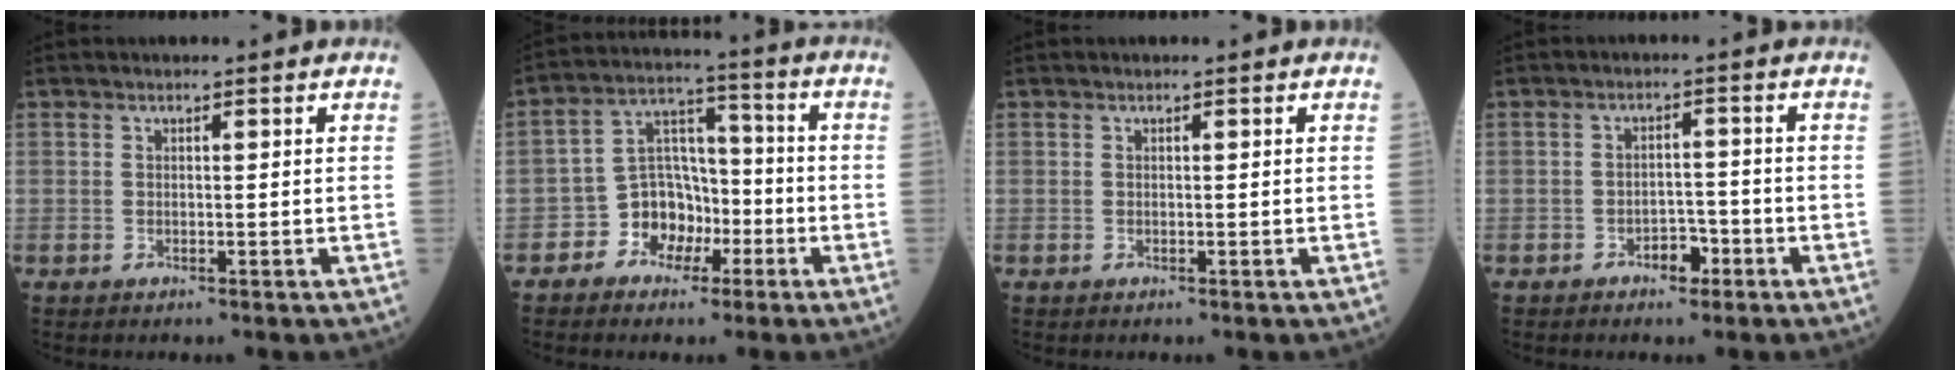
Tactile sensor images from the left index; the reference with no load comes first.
{"total": 8.0, "force": [-3.7, 6.2, 3.4], "torque": [-0.071, 0.027, -0.062]}
{"total": 0.0}
{"total": 3.0, "force": [-1.9, 1.6, 1.8], "torque": [-0.024, 0.005, -0.029]}